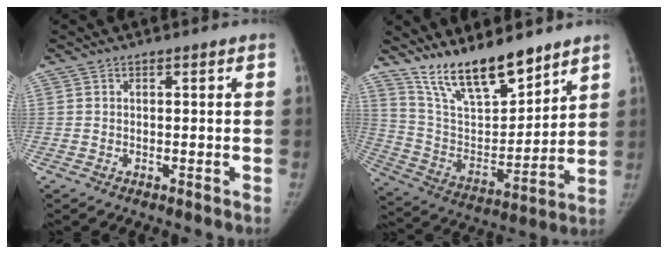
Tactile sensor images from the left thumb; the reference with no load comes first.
{"total": 16.7, "force": [13.4, 5.0, 8.7], "torque": [-0.114, -0.081, 0.251]}